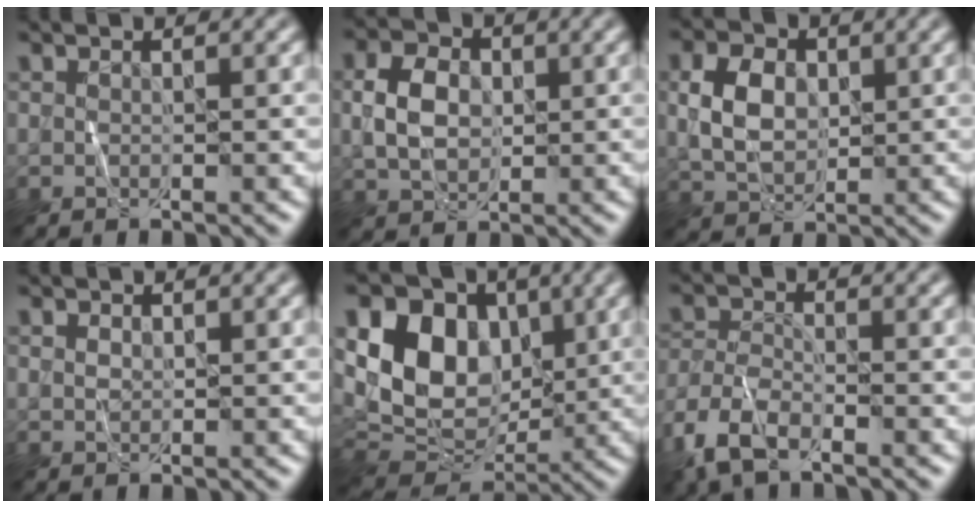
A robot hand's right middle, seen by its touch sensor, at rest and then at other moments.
{"total": 4.1, "force": [0.1, 3.0, 2.7], "torque": [-0.063, 0.004, 0.000]}
{"total": 4.3, "force": [0.4, 3.1, 3.0], "torque": [-0.067, 0.004, 0.008]}
{"total": 0.0}
{"total": 10.9, "force": [2.5, 8.1, 6.8], "torque": [-0.129, 0.009, 0.035]}
{"total": 5.1, "force": [-3.6, 2.1, 2.8], "torque": [-0.065, -0.006, -0.083]}